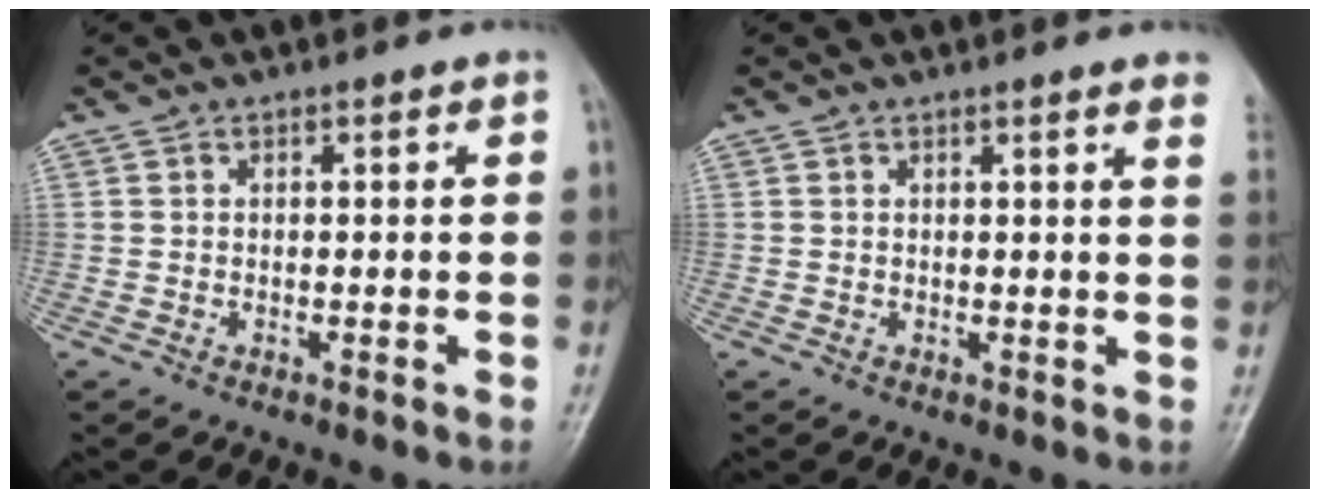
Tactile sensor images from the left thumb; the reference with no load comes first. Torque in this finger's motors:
{"motor_torque": [2.11, 1.90, 0.97, -1.07, 0.02]}